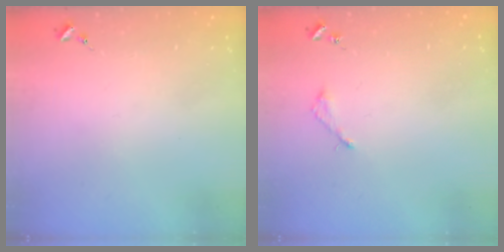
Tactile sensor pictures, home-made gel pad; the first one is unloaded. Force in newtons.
{"total": 3.1, "press": 3.0, "slide": 0.3}